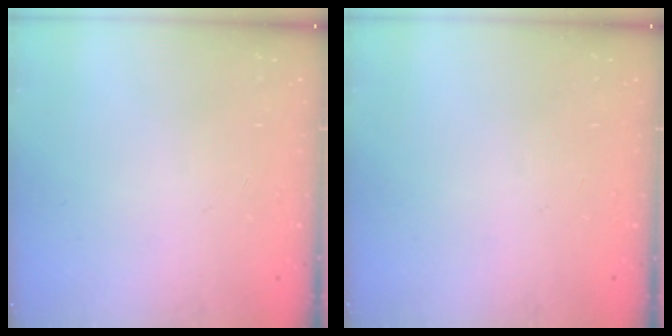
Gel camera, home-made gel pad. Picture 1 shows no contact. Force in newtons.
{"total": 0.0}